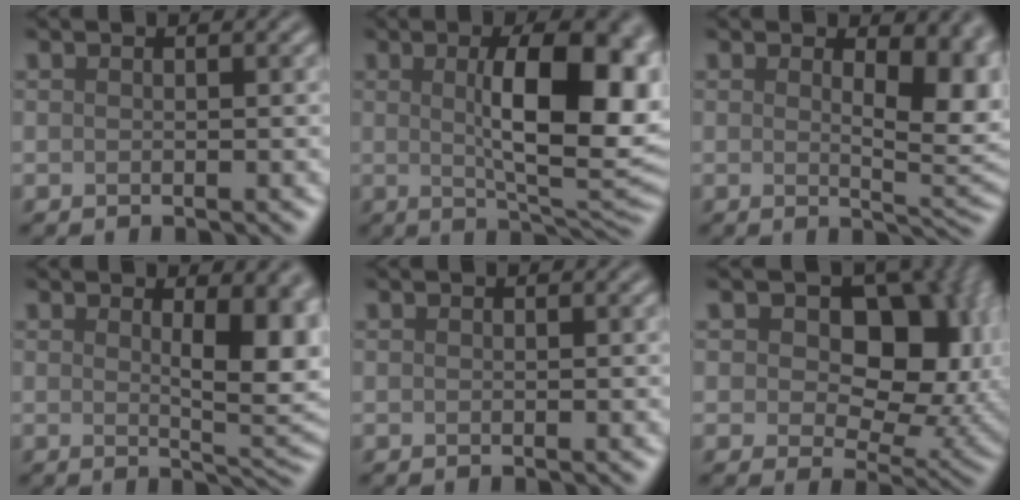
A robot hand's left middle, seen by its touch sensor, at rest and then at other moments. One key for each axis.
{"total": 11.6, "fx": 1.4, "fy": 3.9, "fz": 10.8, "tx": -0.143, "ty": 0.000, "tz": 0.025}
{"total": 5.9, "fx": 1.3, "fy": 2.8, "fz": 5.0, "tx": -0.056, "ty": -0.012, "tz": 0.027}
{"total": 6.5, "fx": 1.4, "fy": 2.1, "fz": 6.0, "tx": -0.076, "ty": -0.011, "tz": 0.031}
{"total": 0.0}
{"total": 11.8, "fx": 3.1, "fy": 7.6, "fz": 8.5, "tx": -0.101, "ty": 0.002, "tz": 0.040}